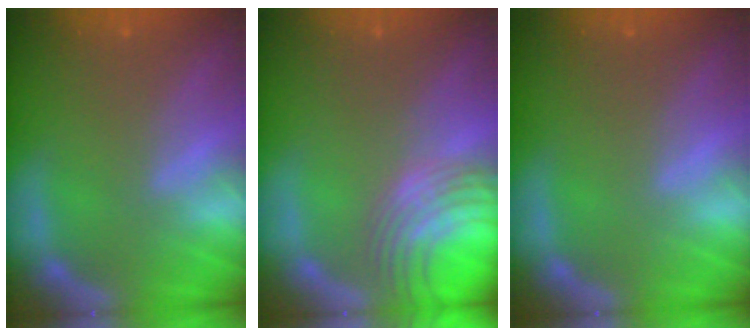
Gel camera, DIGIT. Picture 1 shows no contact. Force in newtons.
{"total": 9.5}
{"total": 0.0}